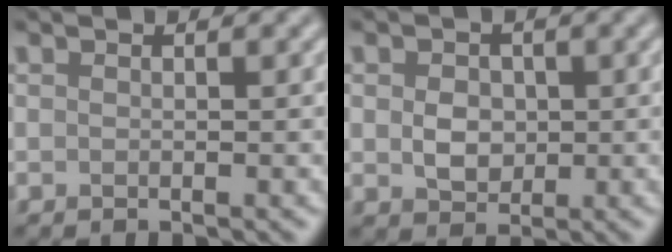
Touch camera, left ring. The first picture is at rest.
{"total": 2.6, "force": [0.2, 2.2, 1.4], "torque": [-0.027, -0.003, 0.000]}